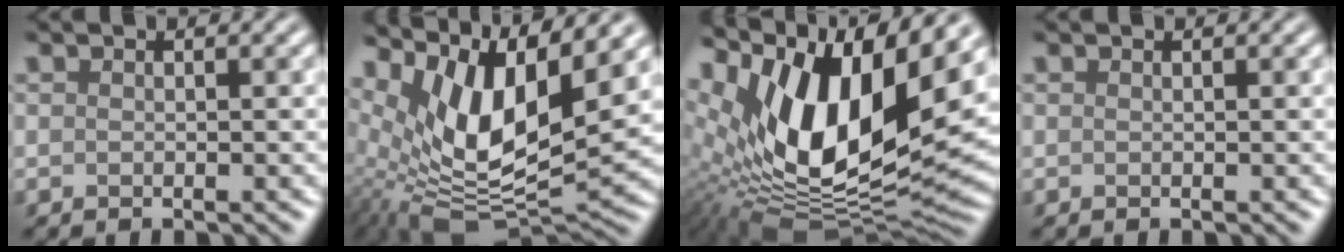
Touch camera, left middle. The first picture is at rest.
{"total": 10.8, "force": [4.1, 4.4, 8.9], "torque": [-0.175, -0.009, 0.083]}
{"total": 15.9, "force": [5.8, 7.6, 12.6], "torque": [-0.240, 0.006, 0.094]}
{"total": 0.0}